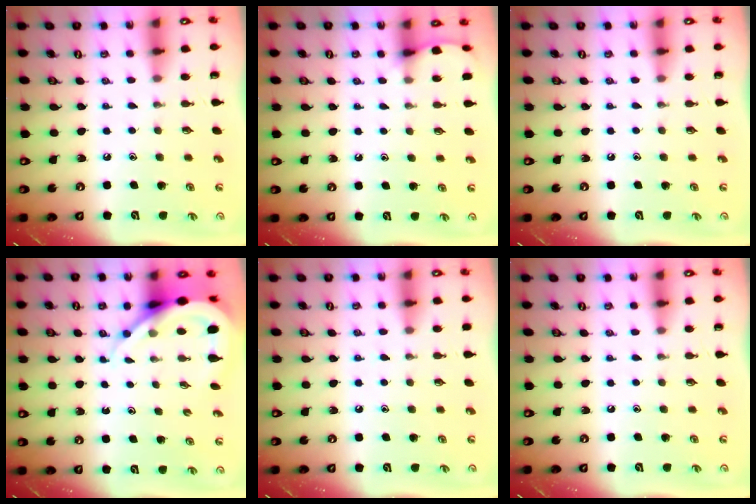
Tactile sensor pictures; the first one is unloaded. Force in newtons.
{"total": 3.9, "press": 3.9, "slide": 0.5}
{"total": 0.0}
{"total": 8.8, "press": 8.7, "slide": 1.0}
{"total": 5.9, "press": 5.8, "slide": 0.8}
{"total": 0.0}